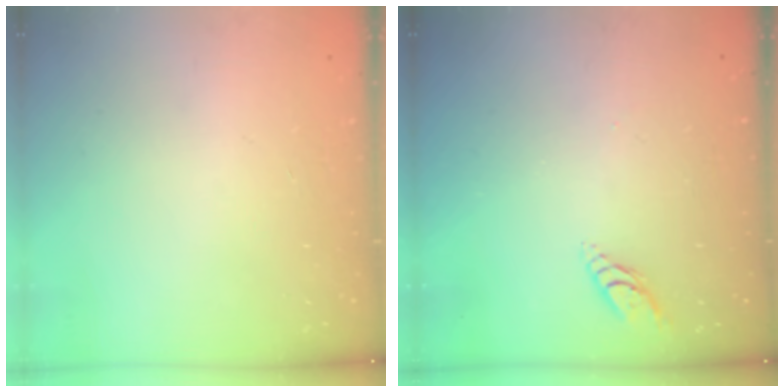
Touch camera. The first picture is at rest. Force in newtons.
{"total": 4.0, "press": 4.0, "slide": 0.4}